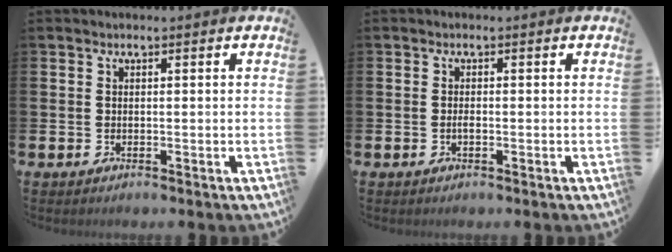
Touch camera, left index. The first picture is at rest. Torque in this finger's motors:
{"motor_torque": [0.29, 0.08, 0.00, 0.00]}